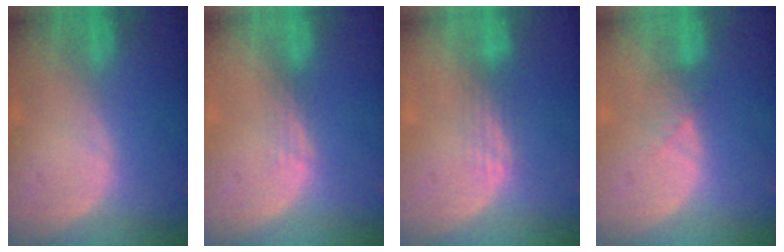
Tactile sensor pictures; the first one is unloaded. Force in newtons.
{"total": 1.5, "press": 1.2, "slide": 0.9}
{"total": 3.0, "press": 2.5, "slide": 1.6}
{"total": 2.3, "press": 2.1, "slide": 1.0}